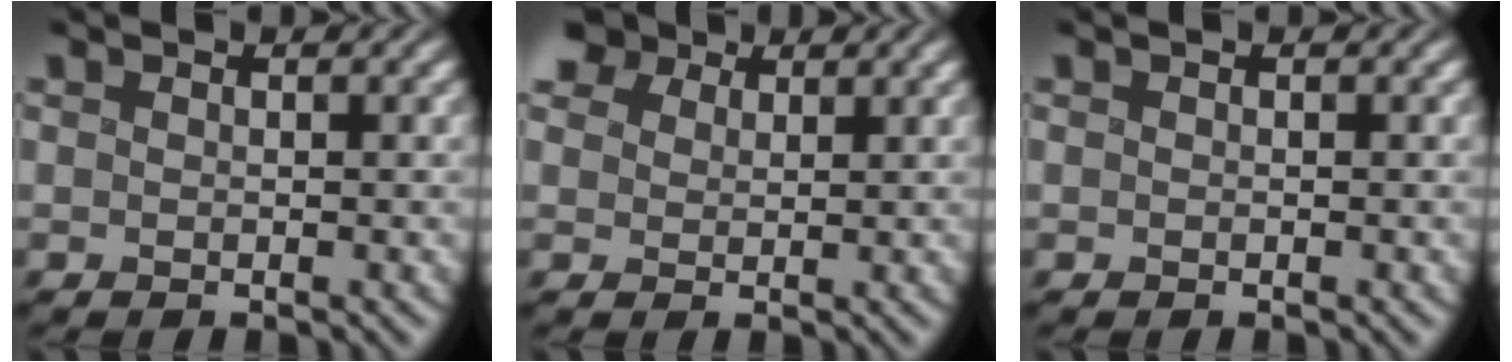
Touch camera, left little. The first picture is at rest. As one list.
[{"total": 7.1, "force": [4.6, 4.3, 3.3], "torque": [-0.101, 0.015, 0.072]}, {"total": 0.0}]